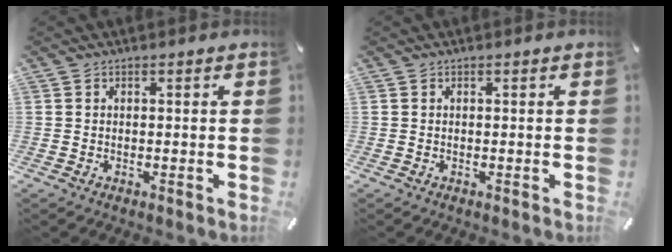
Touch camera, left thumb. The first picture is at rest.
{"total": 0.0}